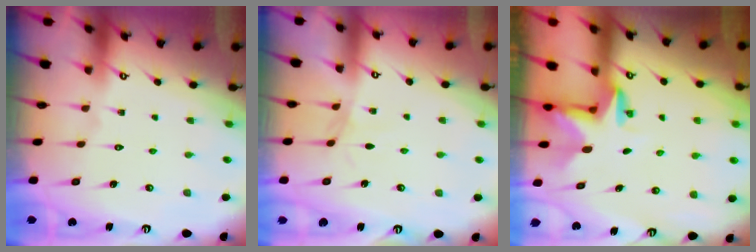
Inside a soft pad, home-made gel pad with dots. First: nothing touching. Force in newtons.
{"total": 0.0}
{"total": 2.8, "press": 2.8, "slide": 0.1}